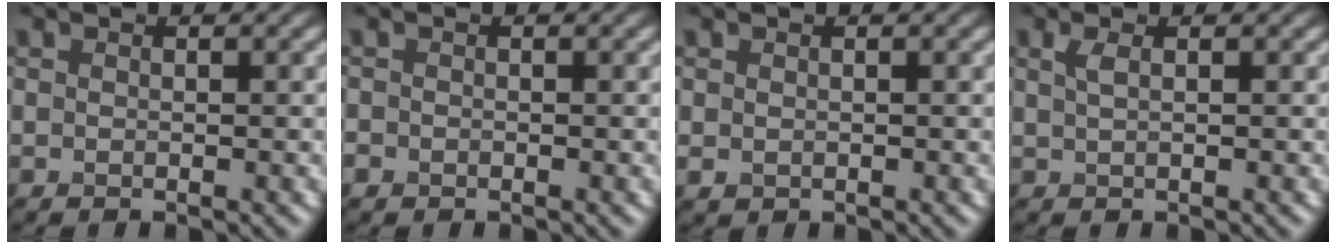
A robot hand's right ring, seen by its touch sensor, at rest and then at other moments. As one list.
[{"total": 0.7, "force": [-0.4, 0.6, 0.1], "torque": [0.002, -0.005, -0.009]}, {"total": 0.6, "force": [0.1, 0.5, 0.3], "torque": [-0.003, -0.003, 0.003]}, {"total": 1.2, "force": [0.5, 0.4, 1.0], "torque": [-0.018, 0.001, 0.009]}]